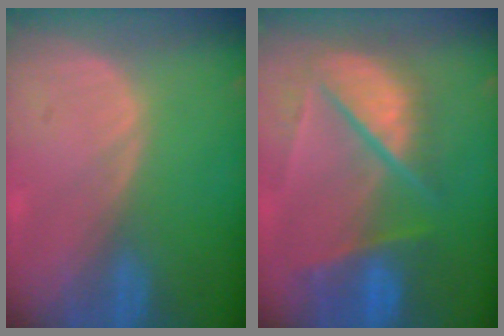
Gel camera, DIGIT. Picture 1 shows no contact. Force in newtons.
{"total": 10.3, "press": 8.6, "slide": 5.5}